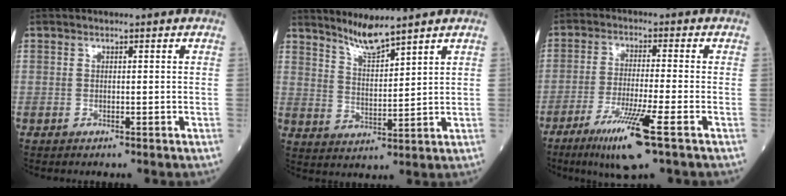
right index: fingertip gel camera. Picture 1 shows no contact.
{"total": 5.8, "force": [5.3, -0.4, 2.3], "torque": [-0.049, -0.014, 0.107]}
{"total": 9.9, "force": [-5.3, -0.3, 8.3], "torque": [-0.160, -0.029, -0.095]}